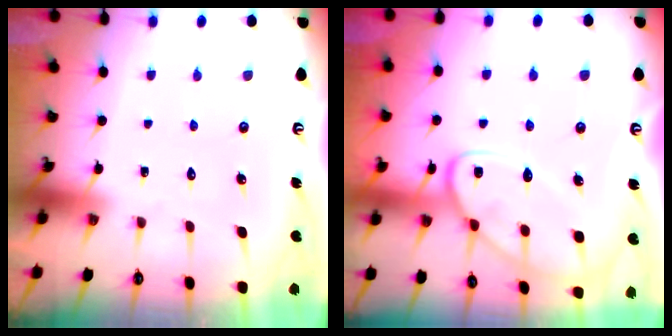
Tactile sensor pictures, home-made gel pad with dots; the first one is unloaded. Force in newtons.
{"total": 12.0, "press": 12.0, "slide": 0.7}